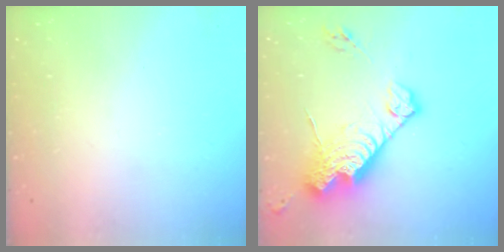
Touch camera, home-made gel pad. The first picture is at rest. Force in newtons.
{"total": 18.8, "press": 18.8, "slide": 1.6}